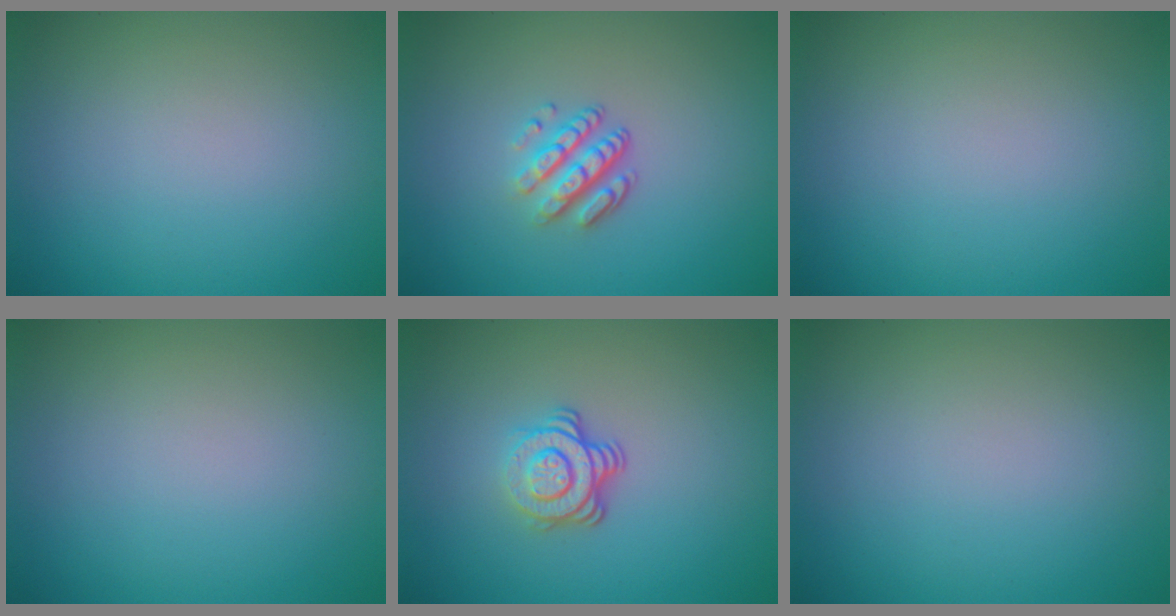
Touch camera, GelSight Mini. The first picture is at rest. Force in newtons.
{"total": 3.4, "press": 2.4, "slide": 2.4}
{"total": 0.0}
{"total": 0.0}
{"total": 3.8, "press": 2.6, "slide": 2.8}
{"total": 0.0}